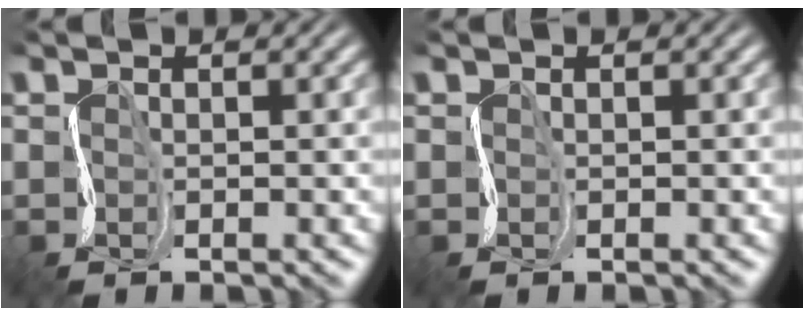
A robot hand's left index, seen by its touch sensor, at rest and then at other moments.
{"total": 0.0}